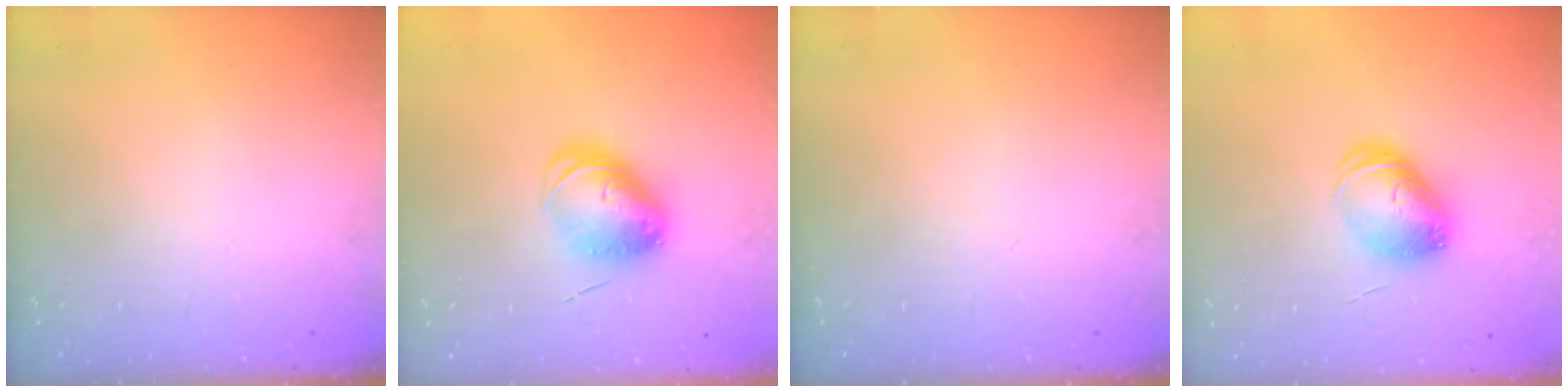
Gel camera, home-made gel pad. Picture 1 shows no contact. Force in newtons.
{"total": 10.7, "press": 10.4, "slide": 2.5}
{"total": 0.0}
{"total": 9.1, "press": 9.1, "slide": 0.1}